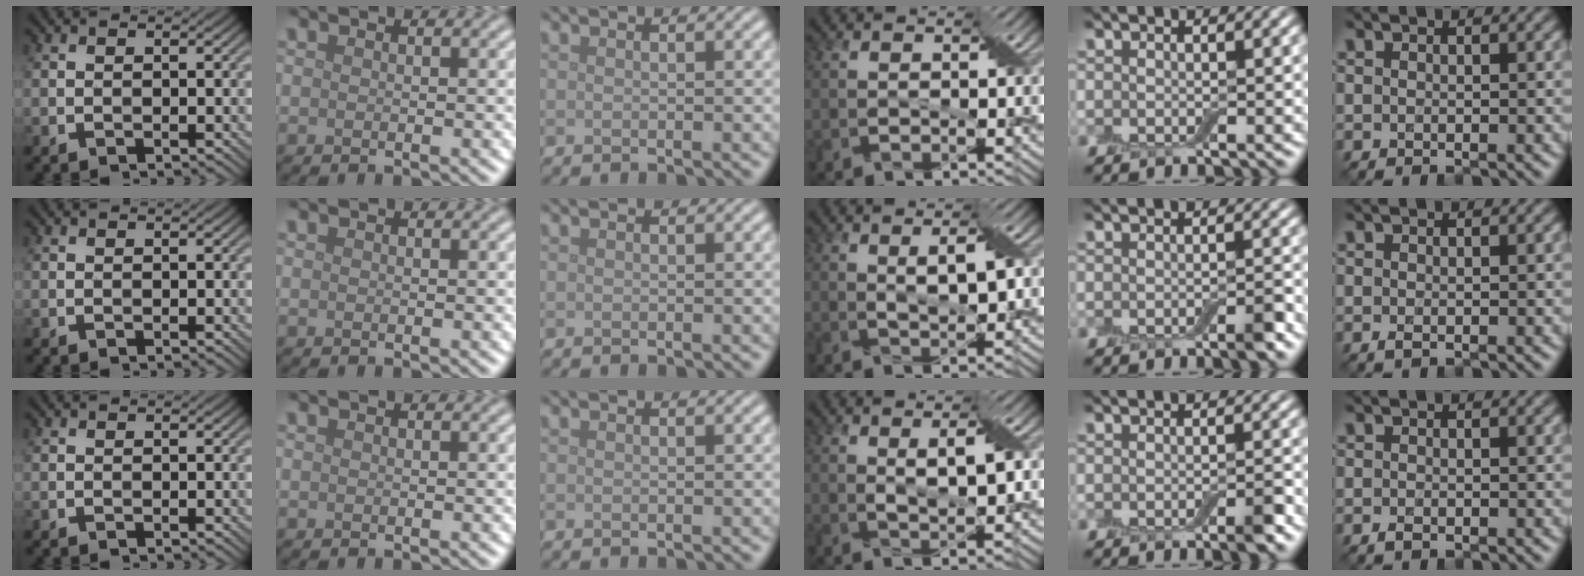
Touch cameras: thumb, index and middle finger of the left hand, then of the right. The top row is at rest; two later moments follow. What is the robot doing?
{"motion": "squeeze", "object": "air blower"}